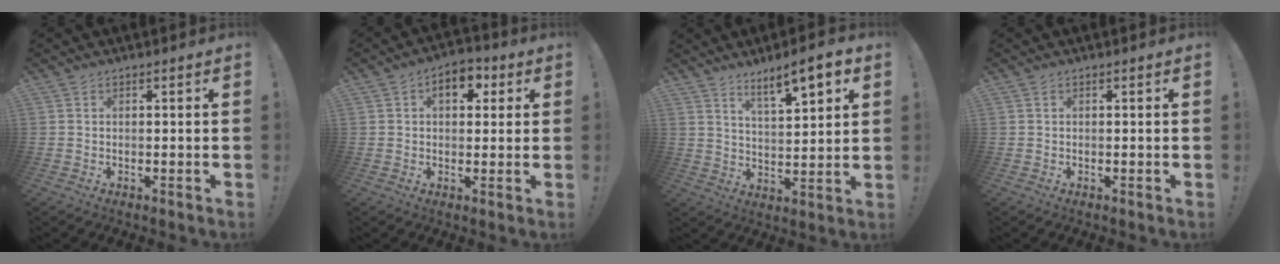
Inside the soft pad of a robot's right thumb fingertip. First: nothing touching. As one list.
[{"total": 7.2, "force": [2.2, 4.6, 5.1], "torque": [-0.058, 0.002, 0.033]}, {"total": 9.9, "force": [6.9, 1.8, 6.9], "torque": [-0.105, -0.038, 0.112]}, {"total": 0.0}]